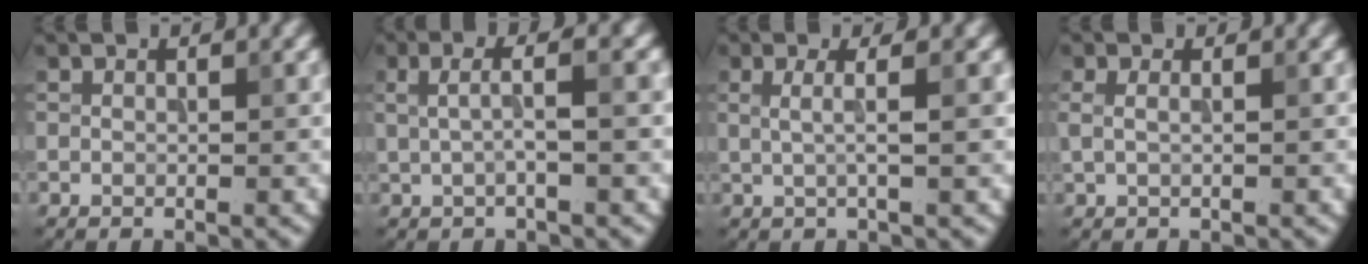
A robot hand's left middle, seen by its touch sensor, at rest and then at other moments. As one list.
[{"total": 2.8, "force": [0.3, 0.6, 2.8], "torque": [-0.052, 0.008, 0.003]}, {"total": 2.5, "force": [0.3, 0.7, 2.4], "torque": [-0.038, 0.001, 0.001]}, {"total": 1.1, "force": [0.3, 0.5, 1.0], "torque": [-0.024, -0.005, 0.005]}]